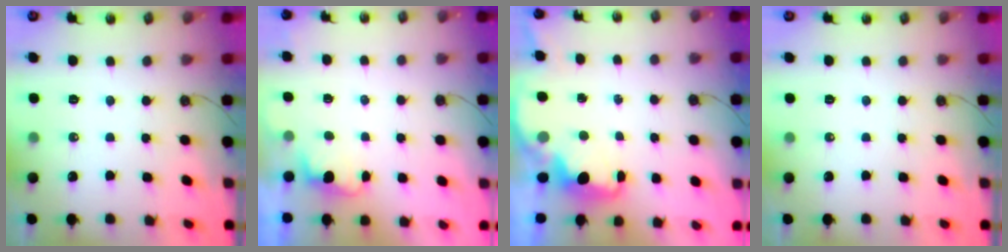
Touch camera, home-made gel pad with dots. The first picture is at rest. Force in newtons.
{"total": 1.1, "press": 0.8, "slide": 0.8}
{"total": 2.3, "press": 2.1, "slide": 0.9}
{"total": 0.0}